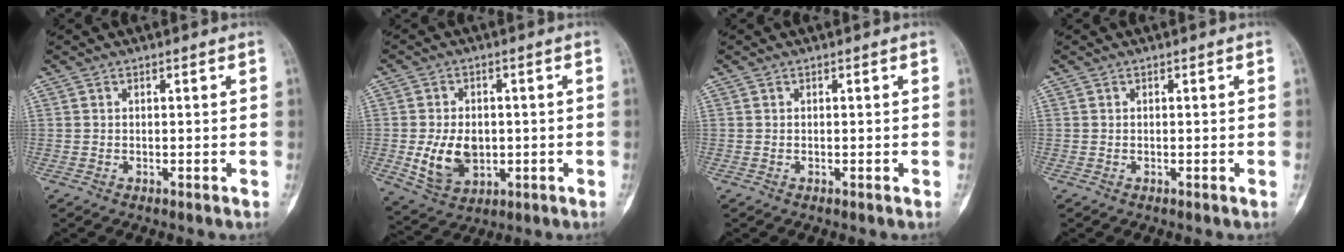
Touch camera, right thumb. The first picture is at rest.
{"total": 9.7, "force": [-1.1, 6.9, 6.7], "torque": [-0.095, -0.004, -0.004]}
{"total": 0.0}
{"total": 0.0}